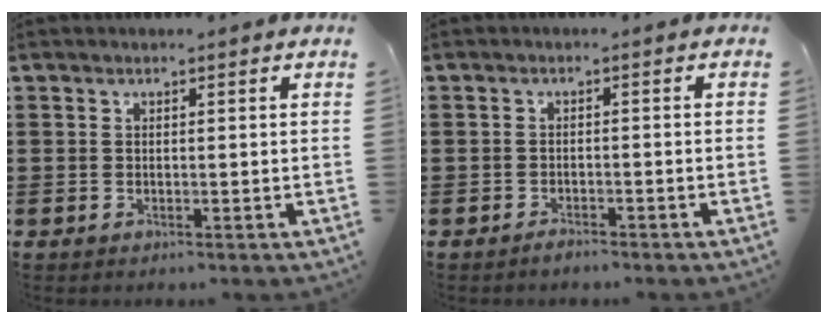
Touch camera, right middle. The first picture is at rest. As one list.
[{"total": 1.3, "force": [-1.2, 0.3, 0.3], "torque": [-0.008, 0.000, -0.025]}]